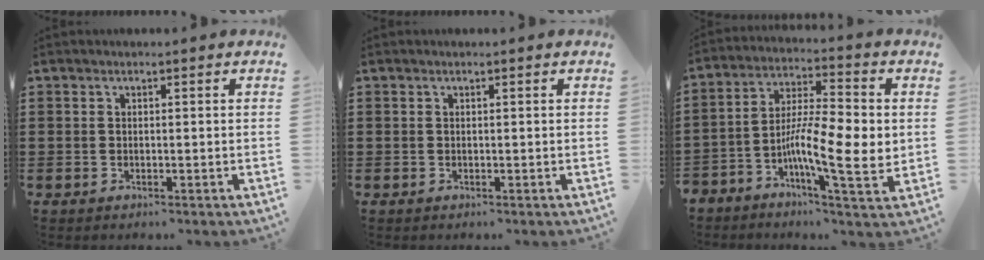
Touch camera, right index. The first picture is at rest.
{"total": 0.0}
{"total": 10.5, "force": [-1.4, 2.9, 10.0], "torque": [-0.197, -0.011, -0.029]}